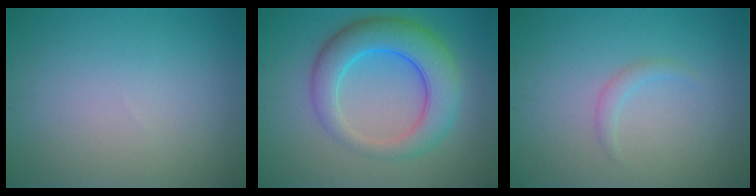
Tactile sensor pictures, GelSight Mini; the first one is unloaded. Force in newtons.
{"total": 7.3, "press": 7.2, "slide": 0.4}
{"total": 1.1, "press": 1.1, "slide": 0.0}